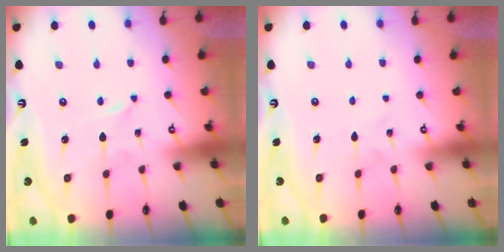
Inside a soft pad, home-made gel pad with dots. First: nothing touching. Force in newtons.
{"total": 2.4, "press": 2.4, "slide": 0.3}